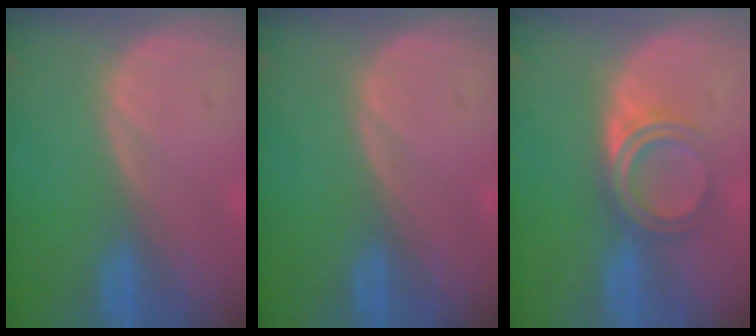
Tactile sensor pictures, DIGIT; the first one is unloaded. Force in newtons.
{"total": 0.0}
{"total": 4.8, "press": 4.2, "slide": 2.4}